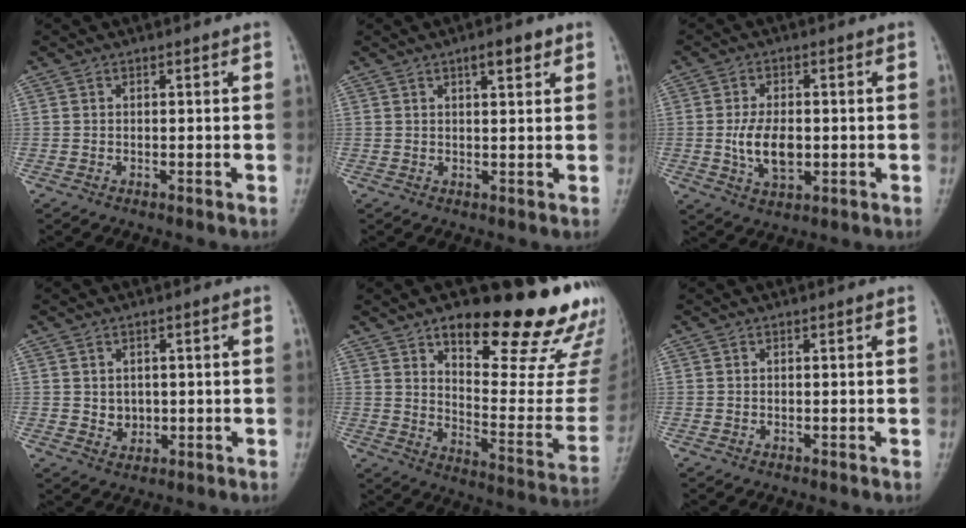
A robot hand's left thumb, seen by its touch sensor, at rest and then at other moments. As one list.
[{"total": 3.7, "force": [2.1, 1.1, 2.9], "torque": [-0.034, -0.008, 0.030]}, {"total": 7.6, "force": [-0.8, 4.4, 6.1], "torque": [-0.102, -0.005, -0.010]}, {"total": 2.7, "force": [0.1, 2.4, 1.3], "torque": [-0.004, -0.002, 0.010]}, {"total": 23.2, "force": [14.6, 7.4, 16.5], "torque": [-0.170, -0.080, 0.215]}, {"total": 0.0}]